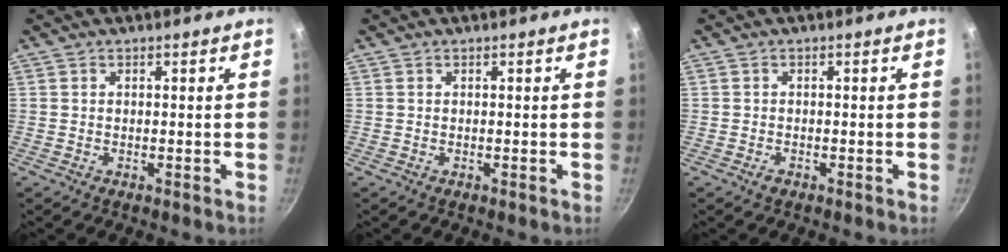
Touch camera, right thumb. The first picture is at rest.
{"total": 0.0}
{"total": 1.3, "force": [-0.8, 0.8, 0.6], "torque": [-0.010, 0.004, -0.014]}